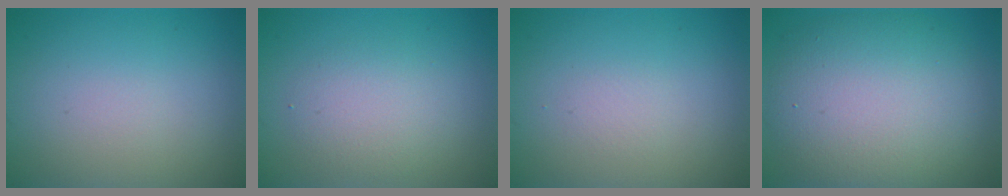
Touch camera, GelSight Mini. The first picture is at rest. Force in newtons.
{"total": 2.6, "press": 2.6, "slide": 0.3}
{"total": 0.7, "press": 0.7, "slide": 0.0}
{"total": 10.5, "press": 10.5, "slide": 0.5}